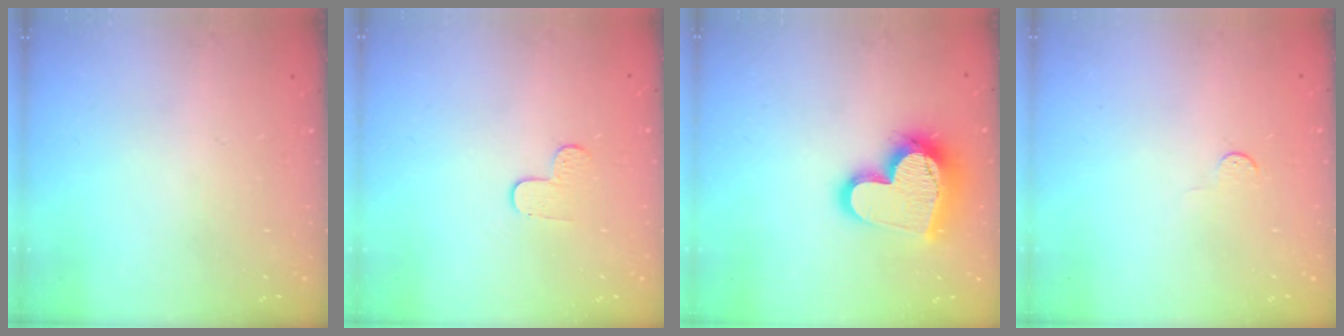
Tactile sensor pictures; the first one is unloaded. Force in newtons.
{"total": 4.6, "press": 4.6, "slide": 0.5}
{"total": 17.9, "press": 17.8, "slide": 1.7}
{"total": 2.8, "press": 2.8, "slide": 0.4}